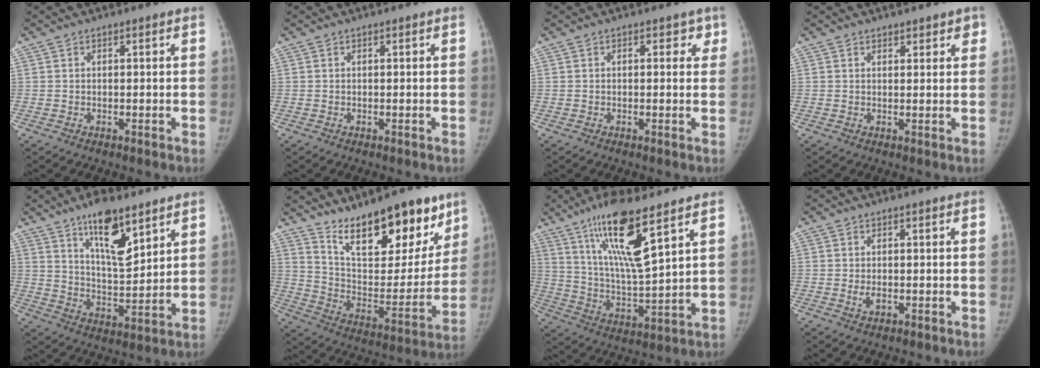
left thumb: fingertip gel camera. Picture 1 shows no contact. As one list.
[{"total": 0.0}, {"total": 2.0, "force": [1.0, 1.3, 1.1], "torque": [0.014, 0.000, 0.006]}, {"total": 2.7, "force": [2.0, 1.4, 1.1], "torque": [0.013, -0.010, 0.025]}, {"total": 12.7, "force": [8.1, 4.3, 8.8], "torque": [-0.124, -0.055, 0.142]}, {"total": 22.7, "force": [15.9, 9.2, 13.3], "torque": [-0.140, -0.091, 0.258]}, {"total": 17.6, "force": [10.3, 3.4, 14.0], "torque": [-0.252, -0.056, 0.198]}, {"total": 1.7, "force": [-0.1, 1.0, 1.3], "torque": [-0.023, -0.004, 0.001]}]